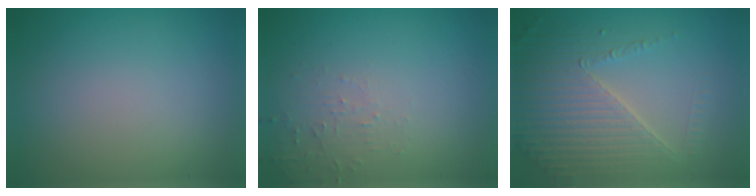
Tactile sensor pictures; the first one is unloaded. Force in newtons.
{"total": 1.5, "press": 1.5, "slide": 0.3}
{"total": 5.4, "press": 4.4, "slide": 3.2}